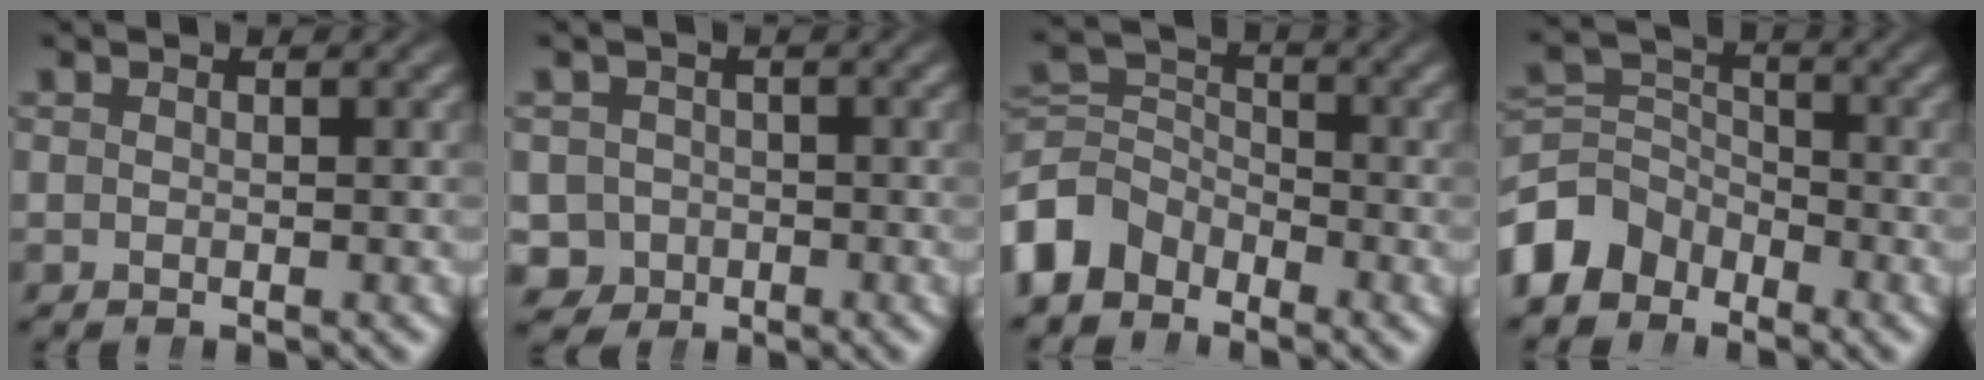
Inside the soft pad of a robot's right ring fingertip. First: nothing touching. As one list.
[{"total": 7.3, "force": [-3.0, 6.4, 1.8], "torque": [-0.040, -0.039, -0.040]}, {"total": 6.4, "force": [-2.3, 5.4, 2.5], "torque": [-0.060, -0.025, -0.036]}, {"total": 7.0, "force": [-2.7, 5.9, 2.7], "torque": [-0.061, -0.030, -0.044]}]